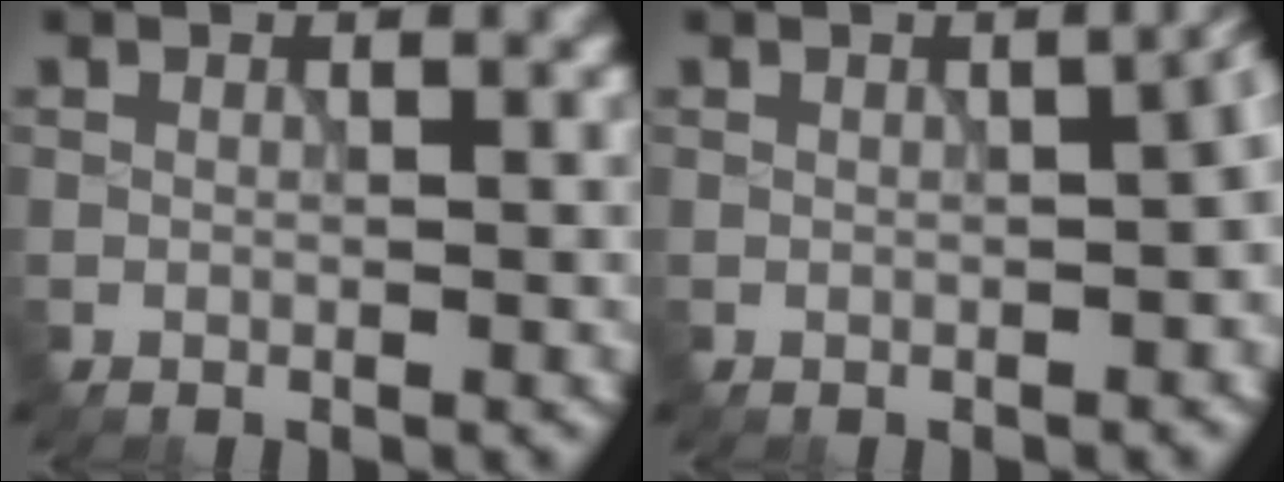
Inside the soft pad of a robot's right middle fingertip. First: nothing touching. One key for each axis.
{"total": 5.7, "fx": -0.5, "fy": 2.4, "fz": 5.1, "tx": -0.034, "ty": -0.010, "tz": -0.004}